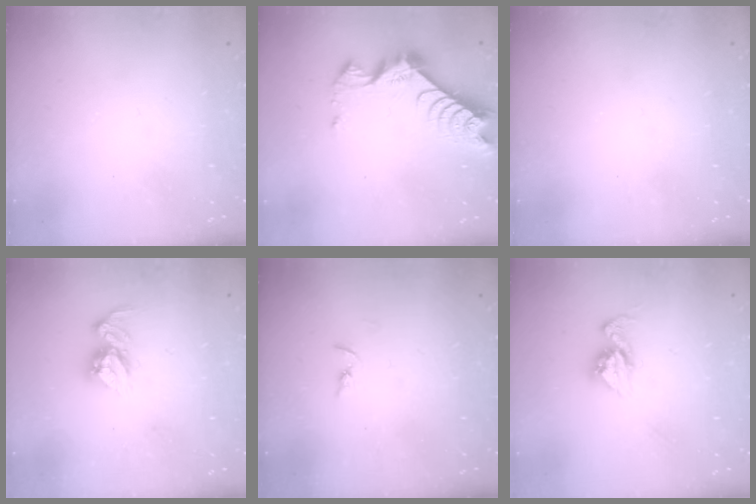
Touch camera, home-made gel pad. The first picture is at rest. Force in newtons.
{"total": 9.3, "press": 9.2, "slide": 0.8}
{"total": 0.0}
{"total": 10.0, "press": 10.0, "slide": 0.8}
{"total": 2.2, "press": 2.2, "slide": 0.2}
{"total": 11.1, "press": 11.0, "slide": 0.9}